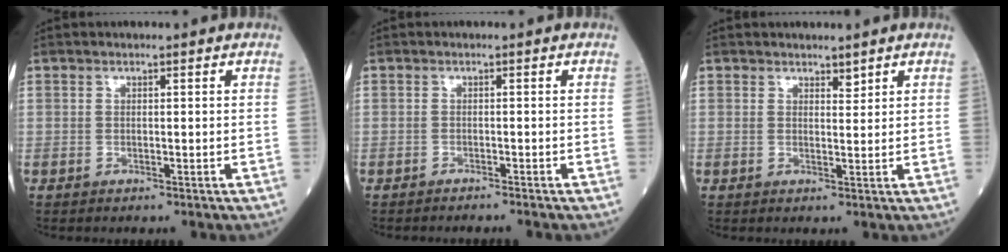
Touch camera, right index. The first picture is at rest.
{"total": 2.4, "force": [-2.2, -0.4, 0.8], "torque": [-0.008, 0.001, -0.026]}
{"total": 1.3, "force": [1.2, 0.3, 0.3], "torque": [-0.008, -0.002, 0.021]}